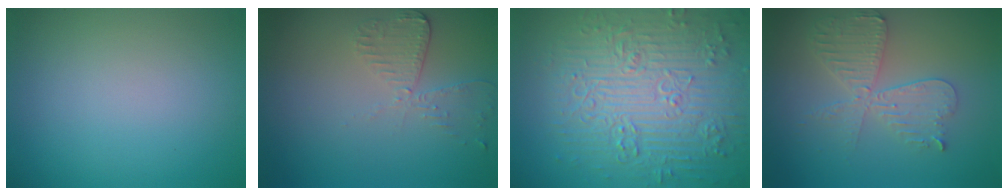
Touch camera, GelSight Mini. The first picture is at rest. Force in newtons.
{"total": 2.6, "press": 2.3, "slide": 1.1}
{"total": 9.2, "press": 6.8, "slide": 6.2}
{"total": 4.6, "press": 3.9, "slide": 2.3}